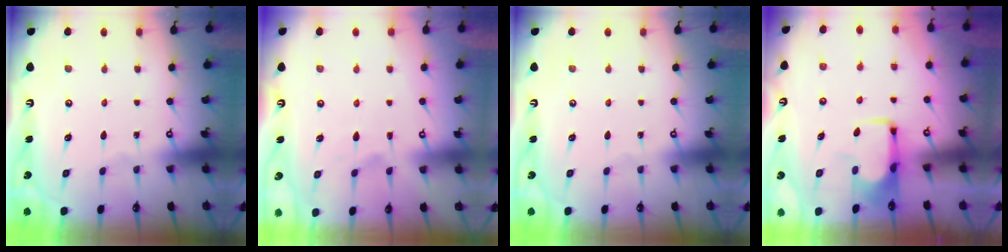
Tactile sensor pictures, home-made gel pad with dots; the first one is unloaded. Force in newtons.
{"total": 2.4, "press": 2.1, "slide": 1.2}
{"total": 0.0}
{"total": 1.8, "press": 1.7, "slide": 0.5}